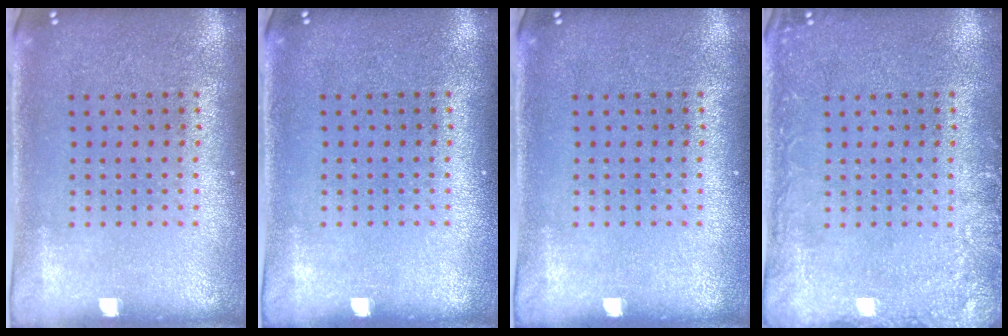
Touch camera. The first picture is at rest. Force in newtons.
{"total": 0.0}
{"total": 0.0}
{"total": 2.2, "press": 2.1, "slide": 0.2}